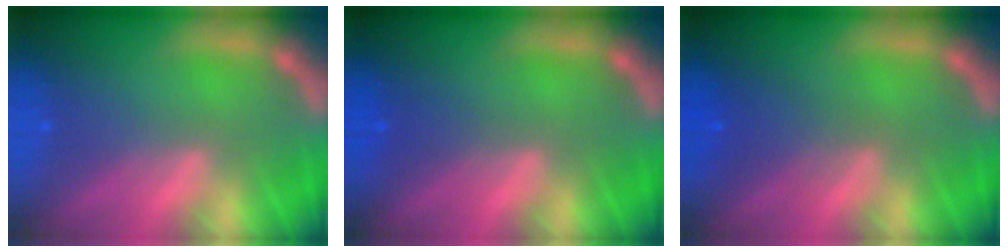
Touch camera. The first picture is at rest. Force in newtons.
{"total": 0.9}
{"total": 2.5}